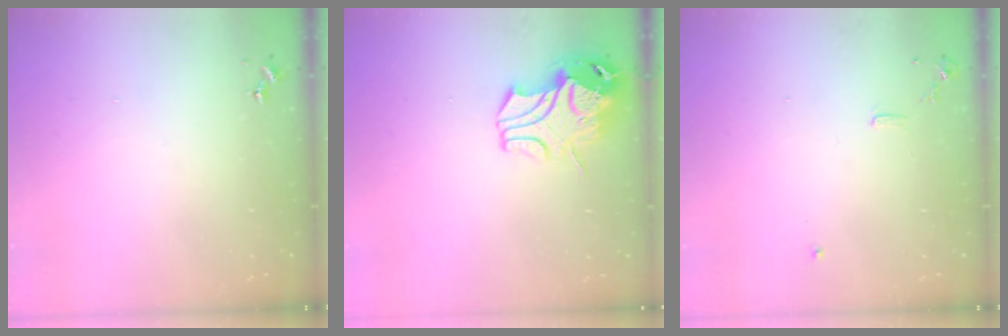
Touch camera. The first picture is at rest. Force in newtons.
{"total": 12.1, "press": 12.0, "slide": 1.8}
{"total": 6.0, "press": 6.0, "slide": 0.7}